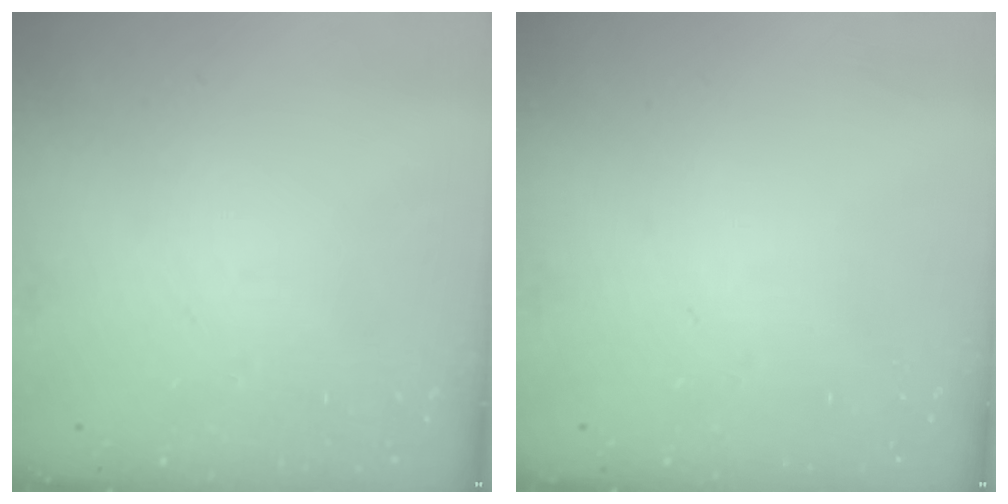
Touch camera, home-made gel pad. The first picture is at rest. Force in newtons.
{"total": 0.0}